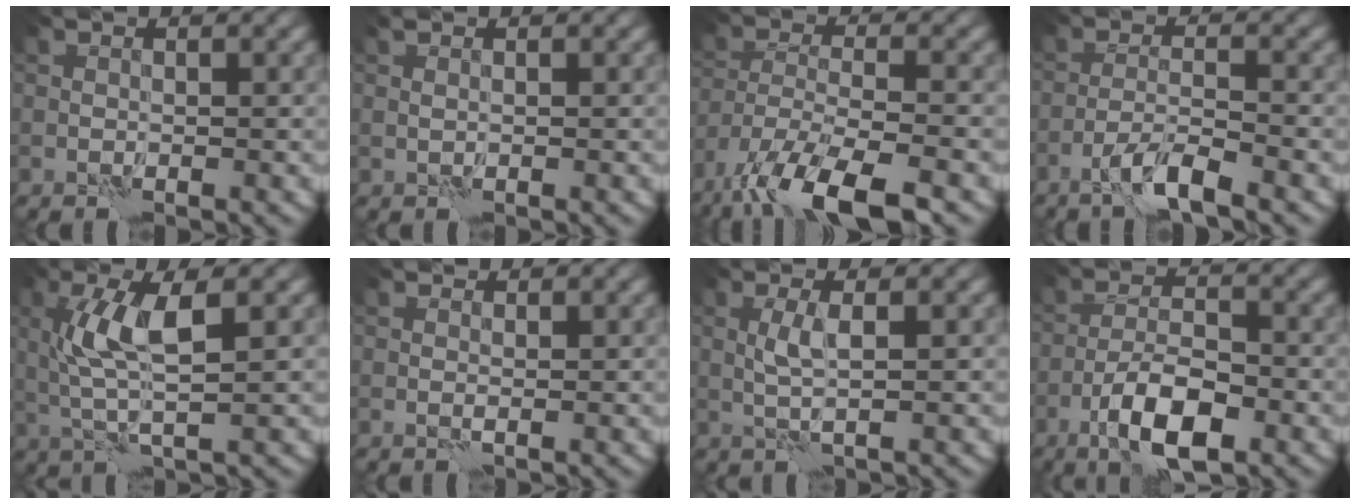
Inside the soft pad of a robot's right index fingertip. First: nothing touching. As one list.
[{"total": 0.8, "force": [0.3, 0.5, 0.5], "torque": [-0.011, -0.002, 0.007]}, {"total": 10.7, "force": [-7.4, 3.3, 7.0], "torque": [-0.141, -0.014, -0.138]}, {"total": 3.6, "force": [-2.5, 0.2, 2.6], "torque": [-0.052, 0.002, -0.055]}, {"total": 5.2, "force": [1.5, 1.2, 4.9], "torque": [-0.106, 0.003, 0.029]}, {"total": 0.9, "force": [0.5, 0.4, 0.6], "torque": [-0.015, 0.000, 0.006]}, {"total": 1.9, "force": [0.6, 0.0, 1.8], "torque": [-0.041, 0.003, 0.012]}, {"total": 6.9, "force": [-3.5, 2.3, 5.5], "torque": [-0.098, 0.005, -0.067]}]